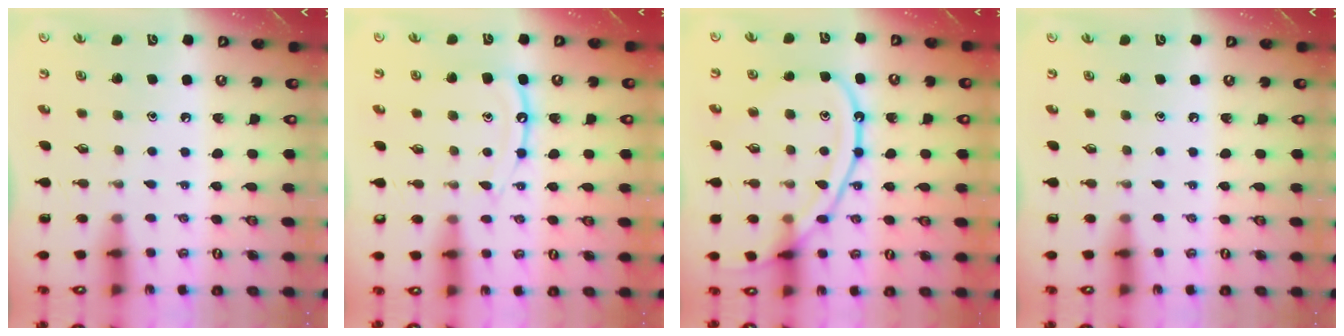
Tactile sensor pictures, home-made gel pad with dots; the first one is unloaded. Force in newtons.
{"total": 11.2, "press": 11.2, "slide": 1.0}
{"total": 14.2, "press": 14.2, "slide": 1.3}
{"total": 0.0}